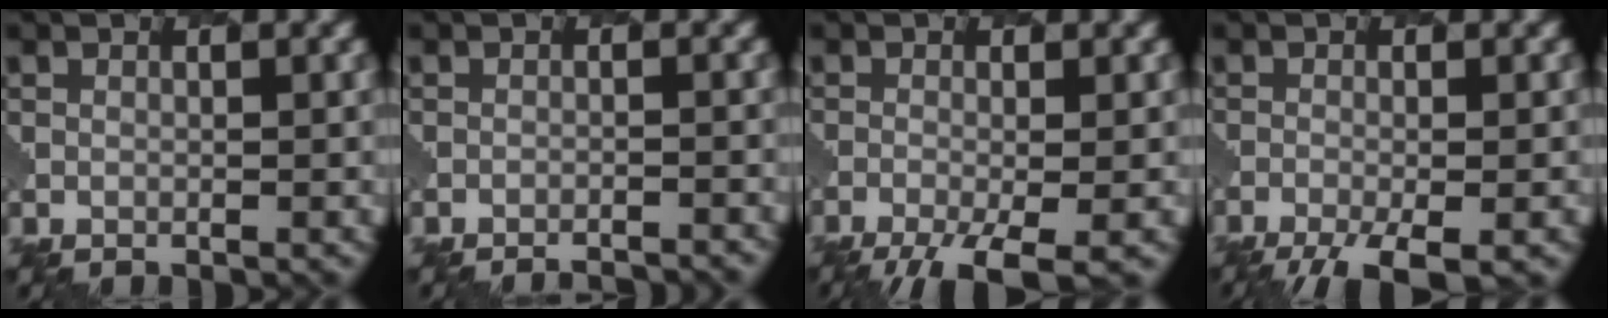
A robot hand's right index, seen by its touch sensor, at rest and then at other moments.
{"total": 4.1, "force": [-4.0, 0.6, 0.7], "torque": [0.004, 0.013, -0.052]}
{"total": 5.7, "force": [-3.5, 1.5, 4.3], "torque": [-0.069, -0.013, -0.062]}
{"total": 5.9, "force": [-4.2, 1.5, 4.0], "torque": [-0.070, -0.022, -0.067]}